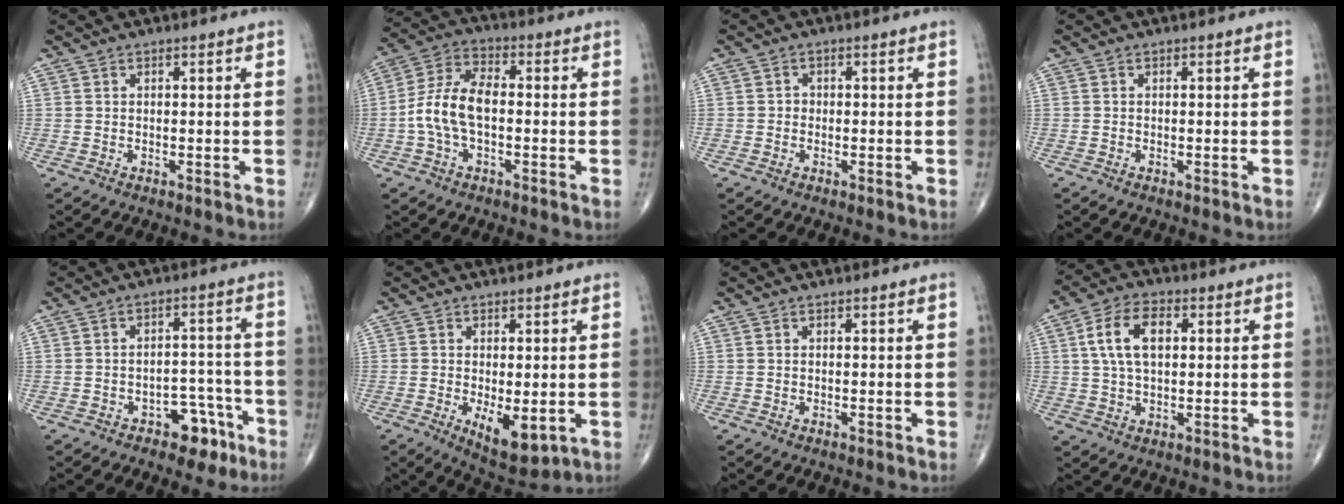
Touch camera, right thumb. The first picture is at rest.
{"total": 10.0, "force": [-1.4, 5.4, 8.3], "torque": [-0.174, 0.034, -0.033]}
{"total": 1.1, "force": [-0.3, 1.0, 0.4], "torque": [0.003, 0.005, -0.008]}
{"total": 0.0}
{"total": 7.4, "force": [-4.3, 4.4, 4.0], "torque": [-0.023, 0.044, -0.058]}
{"total": 7.7, "force": [-1.6, 3.4, 6.7], "torque": [-0.095, -0.021, -0.015]}
{"total": 0.0}
{"total": 9.5, "force": [2.1, 5.3, 7.6], "torque": [-0.135, 0.011, 0.035]}